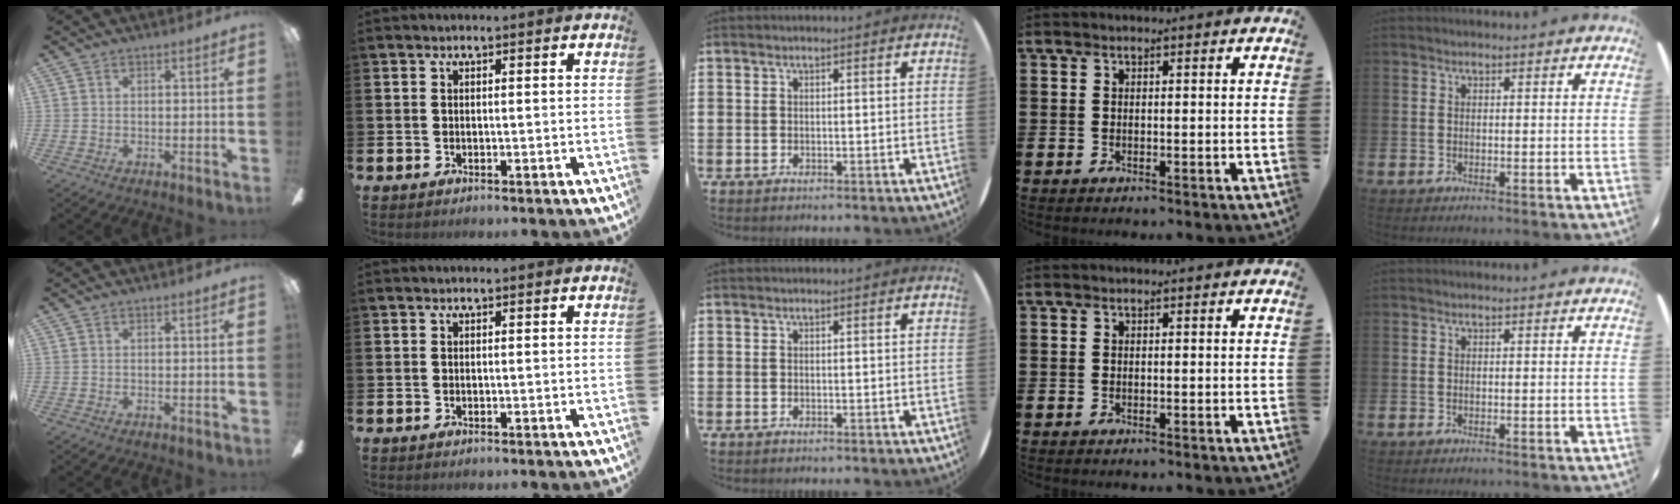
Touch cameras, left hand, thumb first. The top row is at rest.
{}